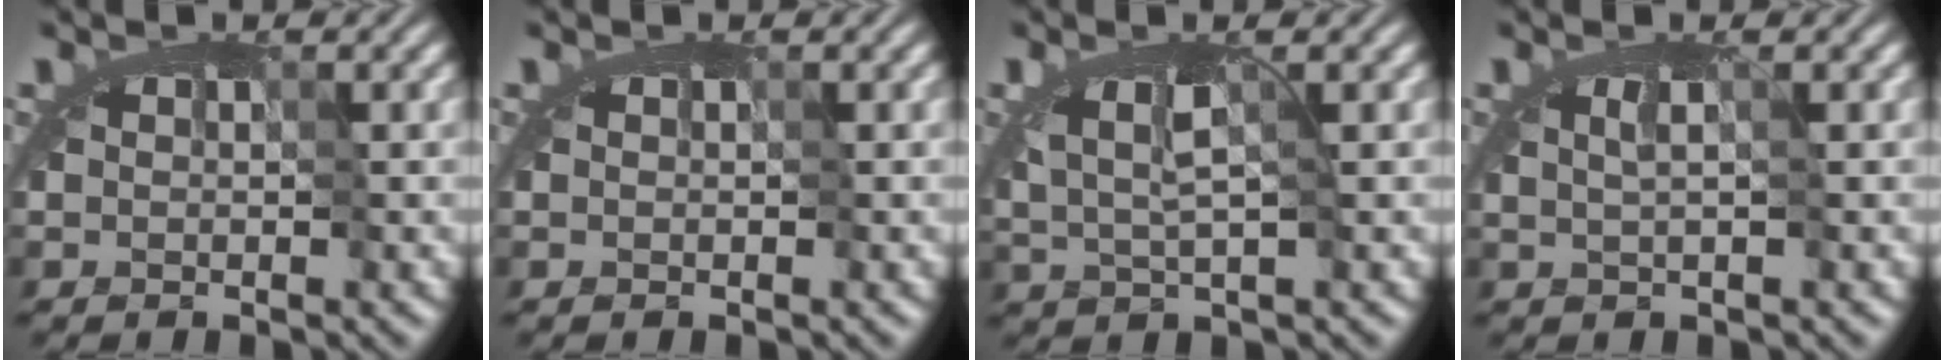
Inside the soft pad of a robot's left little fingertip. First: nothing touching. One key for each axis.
{"total": 0.0}
{"total": 1.7, "fx": -0.5, "fy": 0.4, "fz": 1.6, "tx": -0.022, "ty": -0.007, "tz": -0.011}
{"total": 0.7, "fx": -0.5, "fy": -0.4, "fz": 0.3, "tx": -0.001, "ty": -0.003, "tz": -0.008}